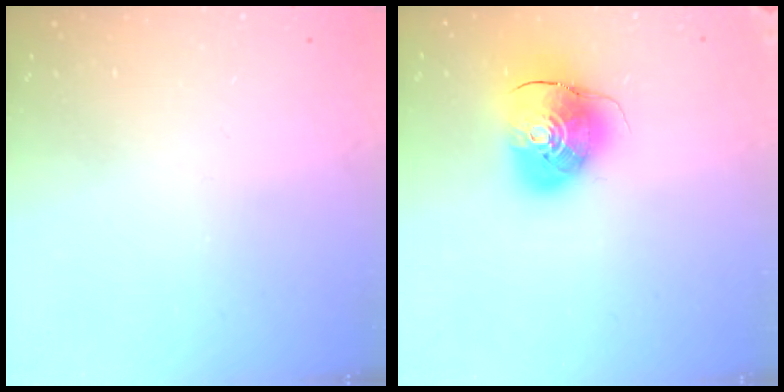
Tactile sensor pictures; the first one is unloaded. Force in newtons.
{"total": 10.9, "press": 10.7, "slide": 1.6}